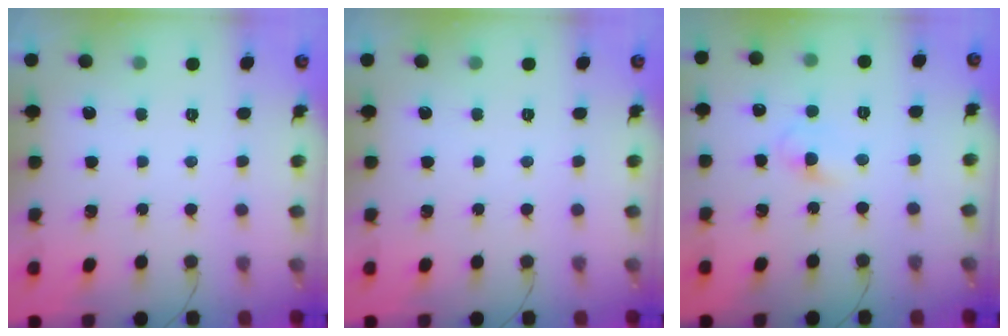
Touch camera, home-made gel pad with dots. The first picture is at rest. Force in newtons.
{"total": 0.0}
{"total": 3.1, "press": 2.8, "slide": 1.2}